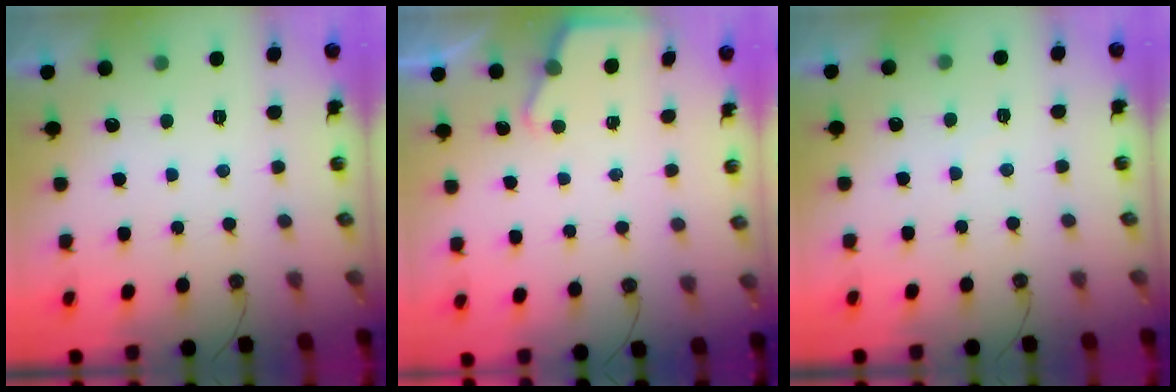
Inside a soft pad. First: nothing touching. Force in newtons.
{"total": 2.7, "press": 2.7, "slide": 0.2}
{"total": 3.4, "press": 3.4, "slide": 0.4}